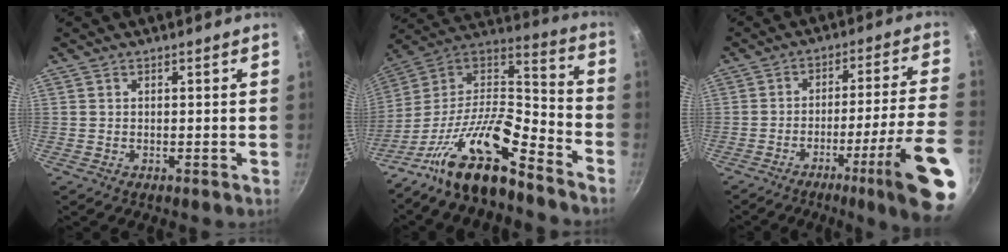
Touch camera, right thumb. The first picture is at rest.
{"total": 19.7, "force": [-12.8, 7.1, 13.2], "torque": [-0.222, 0.091, -0.248]}
{"total": 18.3, "force": [-9.1, 0.9, 15.9], "torque": [-0.207, 0.038, -0.127]}